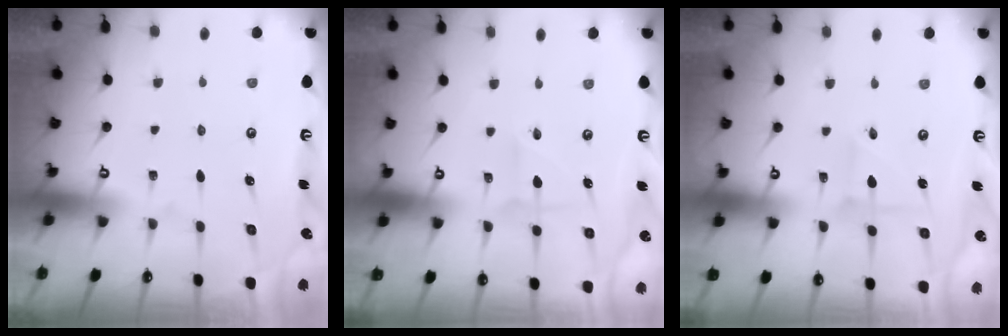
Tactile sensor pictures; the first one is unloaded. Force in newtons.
{"total": 2.7, "press": 2.6, "slide": 0.3}
{"total": 2.8, "press": 2.8, "slide": 0.3}